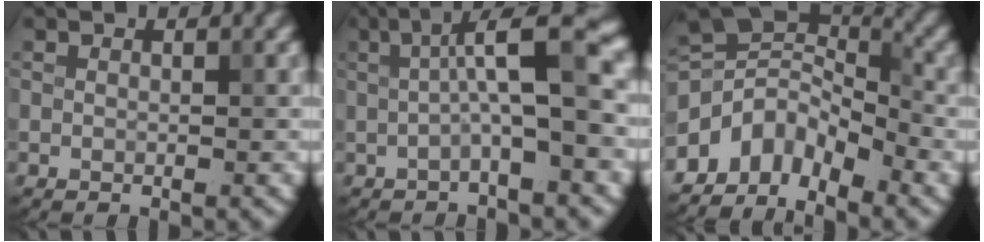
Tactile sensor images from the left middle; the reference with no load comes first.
{"total": 6.9, "force": [0.2, 1.3, 6.7], "torque": [-0.104, 0.023, -0.006]}
{"total": 5.7, "force": [-4.0, 2.9, 2.9], "torque": [-0.032, 0.005, -0.083]}